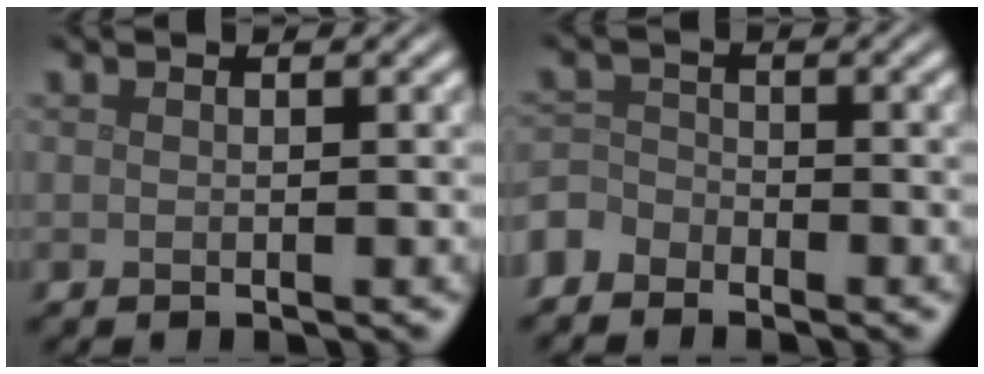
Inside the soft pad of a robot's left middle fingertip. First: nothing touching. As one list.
[{"total": 2.5, "force": [-2.2, 1.3, 0.2], "torque": [-0.006, 0.002, -0.058]}]